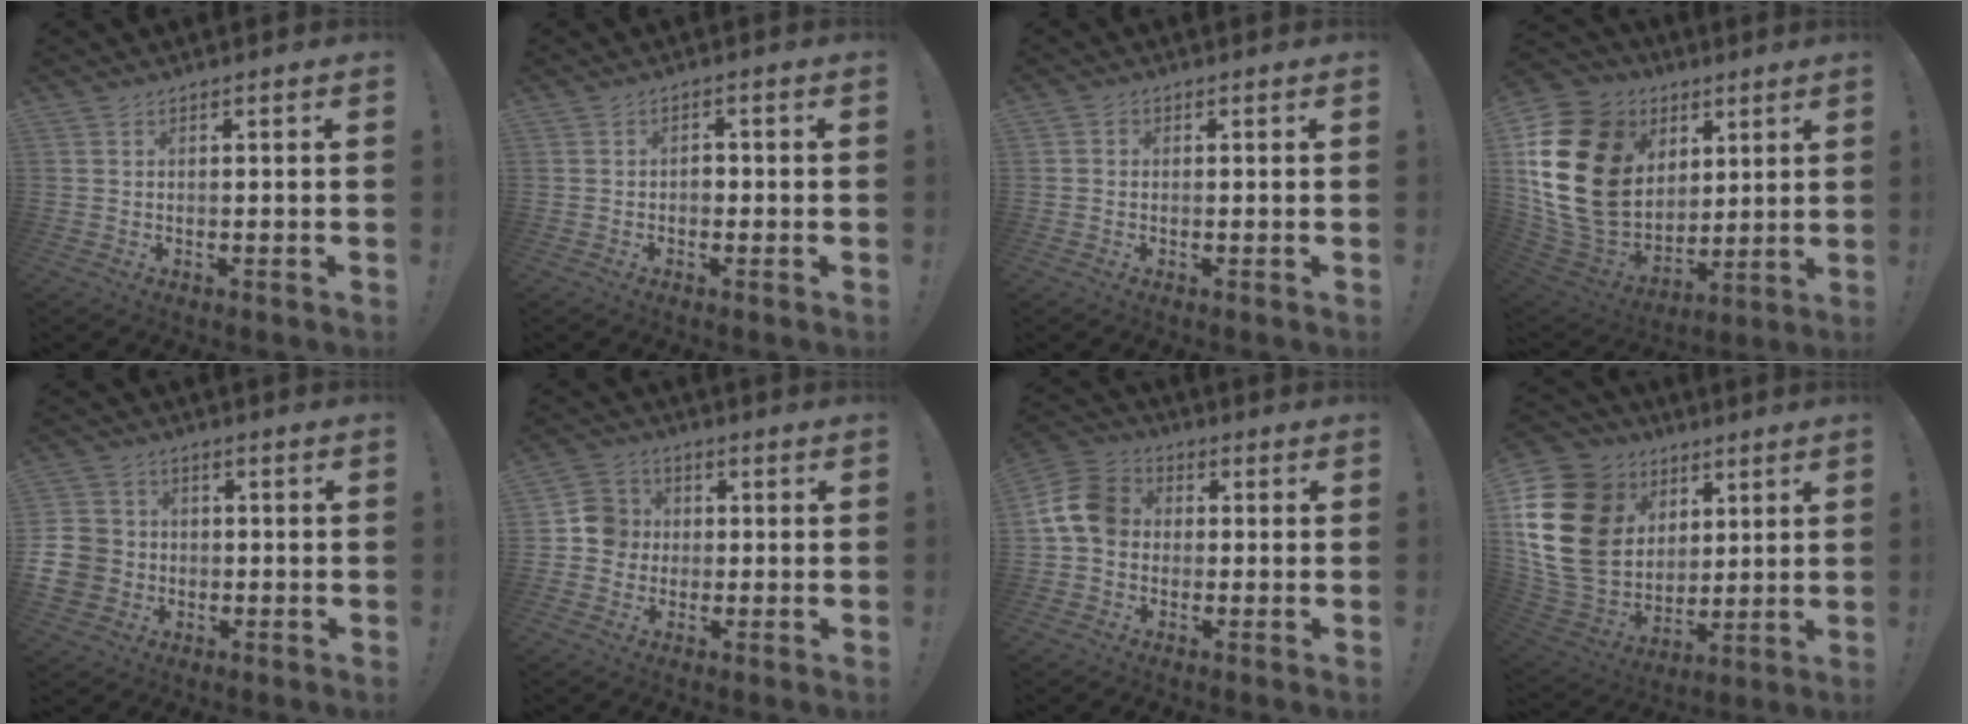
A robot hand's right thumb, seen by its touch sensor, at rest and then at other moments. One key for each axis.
{"total": 2.2, "fx": -0.7, "fy": 1.7, "fz": 1.3, "tx": -0.015, "ty": 0.001, "tz": -0.015}
{"total": 1.3, "fx": -0.4, "fy": 1.2, "fz": 0.5, "tx": -0.012, "ty": 0.006, "tz": -0.007}
{"total": 25.5, "fx": 5.7, "fy": 19.4, "fz": 15.5, "tx": -0.310, "ty": -0.027, "tz": 0.142}
{"total": 10.7, "fx": -1.6, "fy": 9.8, "fz": 4.1, "tx": -0.078, "ty": 0.021, "tz": -0.023}
{"total": 8.1, "fx": -0.7, "fy": 7.8, "fz": 2.0, "tx": -0.027, "ty": 0.016, "tz": -0.011}
{"total": 12.0, "fx": 0.8, "fy": 9.6, "fz": 7.1, "tx": -0.129, "ty": 0.019, "tz": 0.022}
{"total": 24.0, "fx": 5.6, "fy": 18.8, "fz": 13.8, "tx": -0.280, "ty": -0.022, "tz": 0.140}